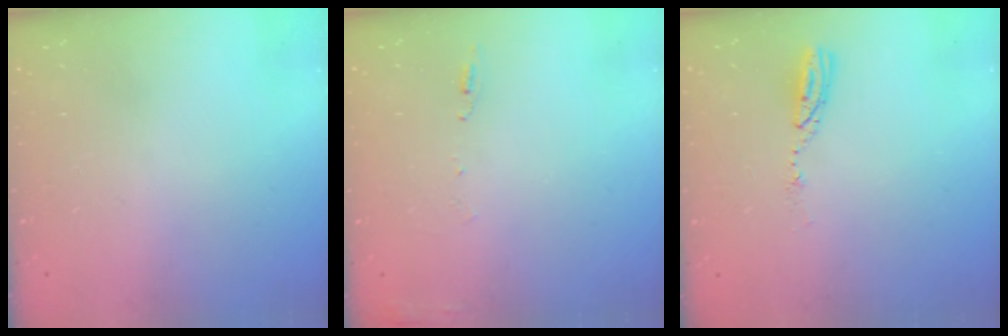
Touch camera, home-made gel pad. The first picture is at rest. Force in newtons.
{"total": 6.8, "press": 6.8, "slide": 0.7}
{"total": 5.0, "press": 5.0, "slide": 0.4}